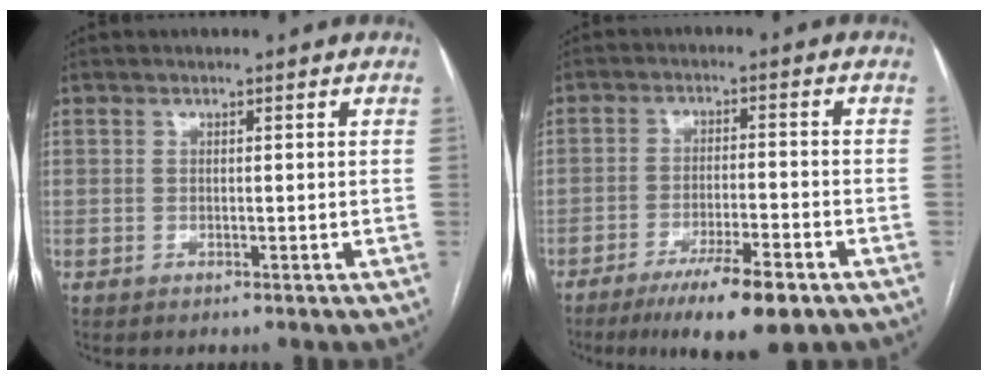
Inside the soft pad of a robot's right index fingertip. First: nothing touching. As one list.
[{"total": 10.6, "force": [-6.9, 1.5, 7.9], "torque": [-0.130, -0.020, -0.109]}]